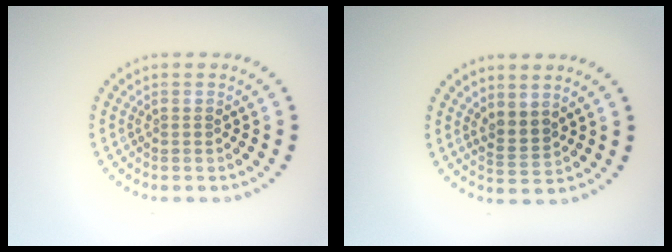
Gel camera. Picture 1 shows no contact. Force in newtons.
{"total": 2.0, "press": 1.5, "slide": 1.3}